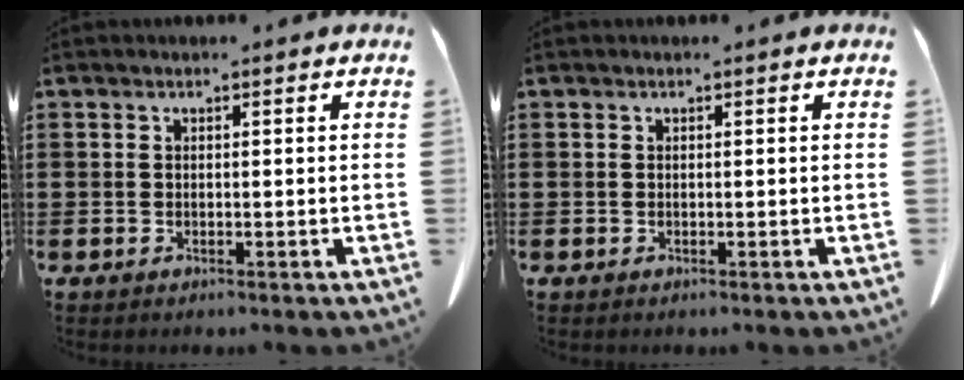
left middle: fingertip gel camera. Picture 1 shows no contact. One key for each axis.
{"total": 0.0}